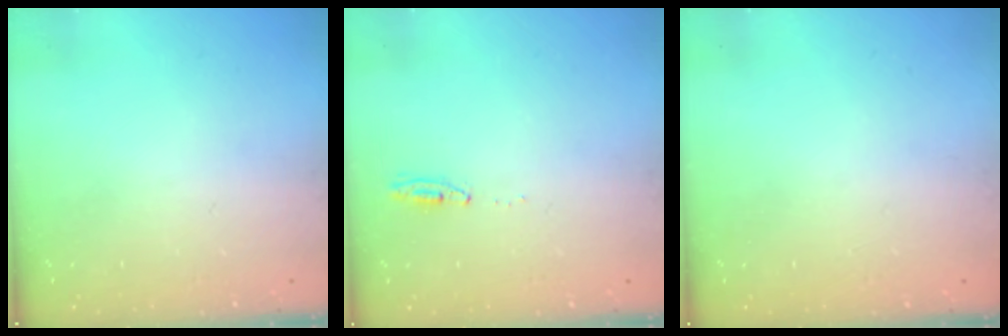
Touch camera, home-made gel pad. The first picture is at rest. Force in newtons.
{"total": 4.1, "press": 3.1, "slide": 2.6}
{"total": 0.0}